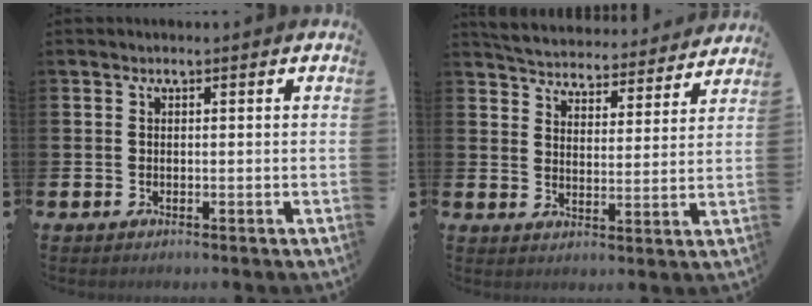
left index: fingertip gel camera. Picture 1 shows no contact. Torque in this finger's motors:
{"motor_torque": [0.43, -1.71, -0.41, 0.12]}